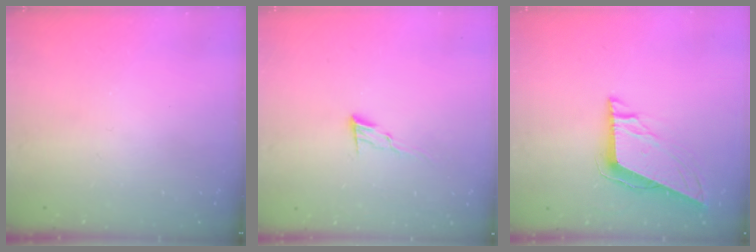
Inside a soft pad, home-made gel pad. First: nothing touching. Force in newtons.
{"total": 6.1, "press": 6.1, "slide": 0.6}
{"total": 9.0, "press": 8.9, "slide": 1.5}